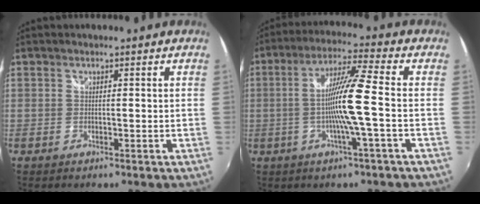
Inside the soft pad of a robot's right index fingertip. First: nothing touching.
{"total": 10.7, "force": [-1.8, -1.2, 10.5], "torque": [-0.197, 0.000, -0.035]}